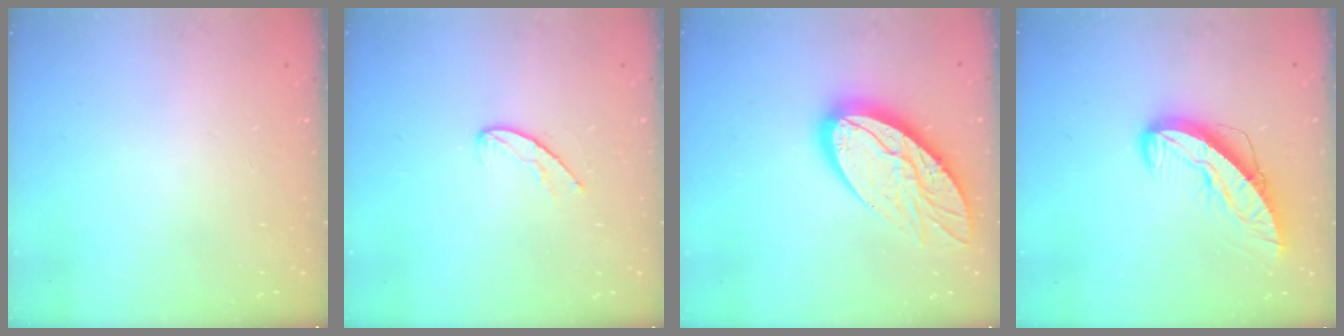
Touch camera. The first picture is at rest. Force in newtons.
{"total": 5.5, "press": 5.5, "slide": 0.5}
{"total": 17.2, "press": 17.2, "slide": 1.5}
{"total": 9.1, "press": 9.1, "slide": 0.8}